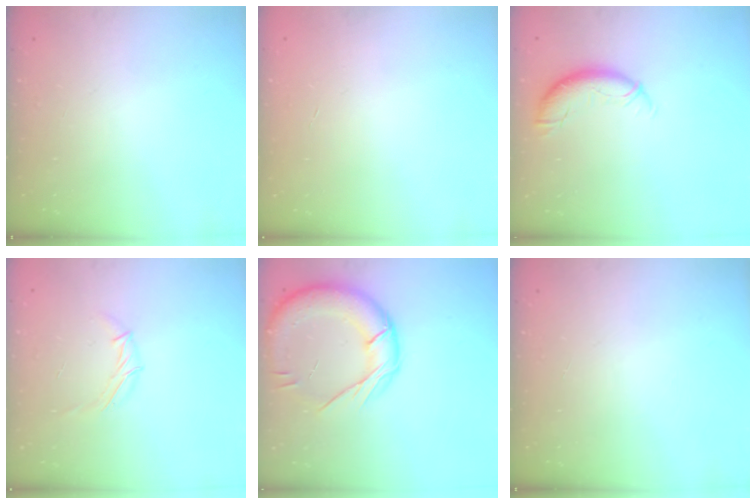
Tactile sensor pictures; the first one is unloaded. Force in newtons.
{"total": 0.0}
{"total": 9.8, "press": 9.5, "slide": 2.3}
{"total": 6.0, "press": 6.0, "slide": 0.4}
{"total": 19.4, "press": 19.2, "slide": 2.3}
{"total": 0.0}